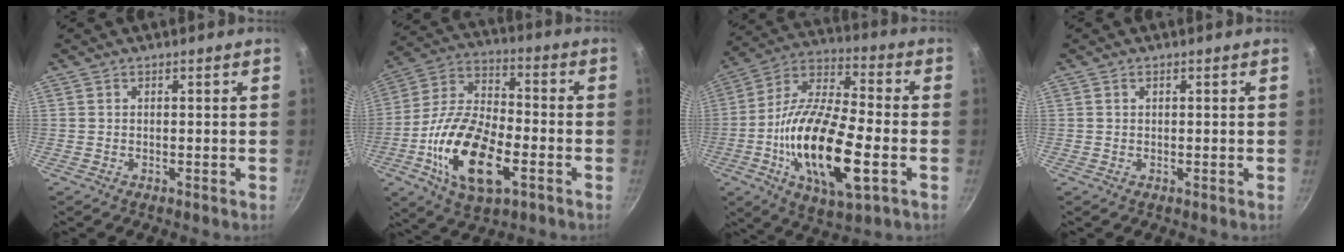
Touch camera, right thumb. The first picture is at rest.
{"total": 20.2, "force": [-6.4, 10.0, 16.3], "torque": [-0.304, 0.026, -0.125]}
{"total": 22.5, "force": [-5.2, 8.6, 20.1], "torque": [-0.375, 0.019, -0.105]}
{"total": 0.5, "force": [0.2, 0.3, 0.3], "torque": [-0.005, 0.002, 0.005]}